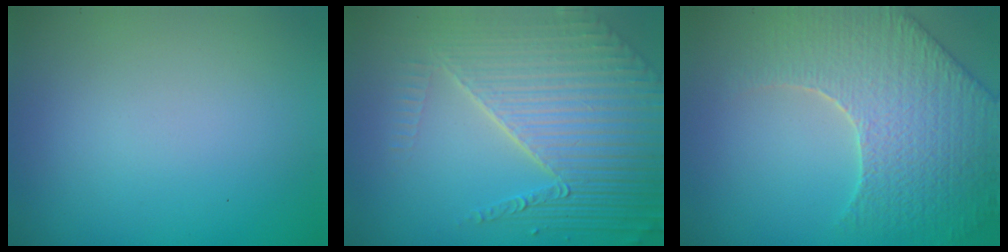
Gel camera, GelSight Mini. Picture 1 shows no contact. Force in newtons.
{"total": 8.3, "press": 5.6, "slide": 6.1}
{"total": 6.6, "press": 5.7, "slide": 3.4}